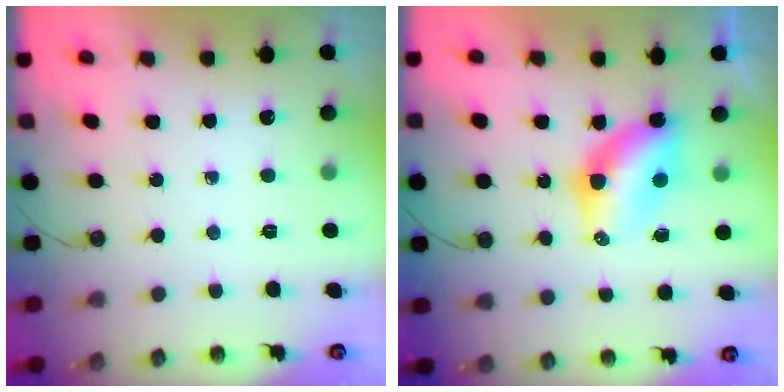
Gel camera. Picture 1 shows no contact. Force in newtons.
{"total": 6.7, "press": 6.7, "slide": 0.6}